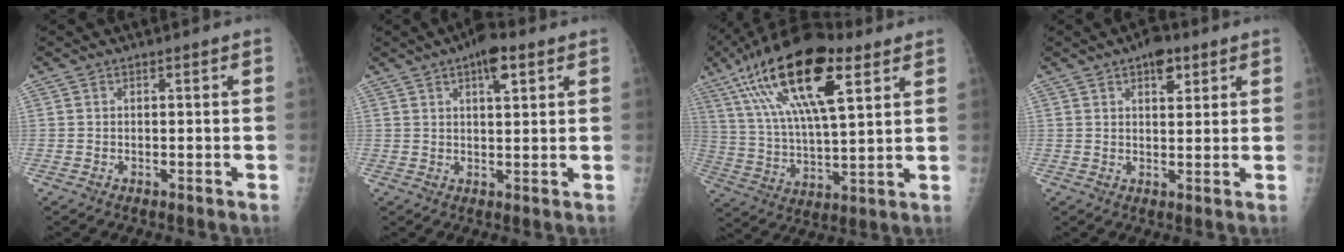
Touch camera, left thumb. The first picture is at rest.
{"total": 5.8, "force": [3.1, 2.2, 4.5], "torque": [-0.057, -0.006, 0.042]}
{"total": 22.4, "force": [10.8, 7.9, 18.0], "torque": [-0.325, -0.012, 0.189]}
{"total": 4.9, "force": [2.8, 2.5, 3.2], "torque": [-0.026, -0.011, 0.037]}